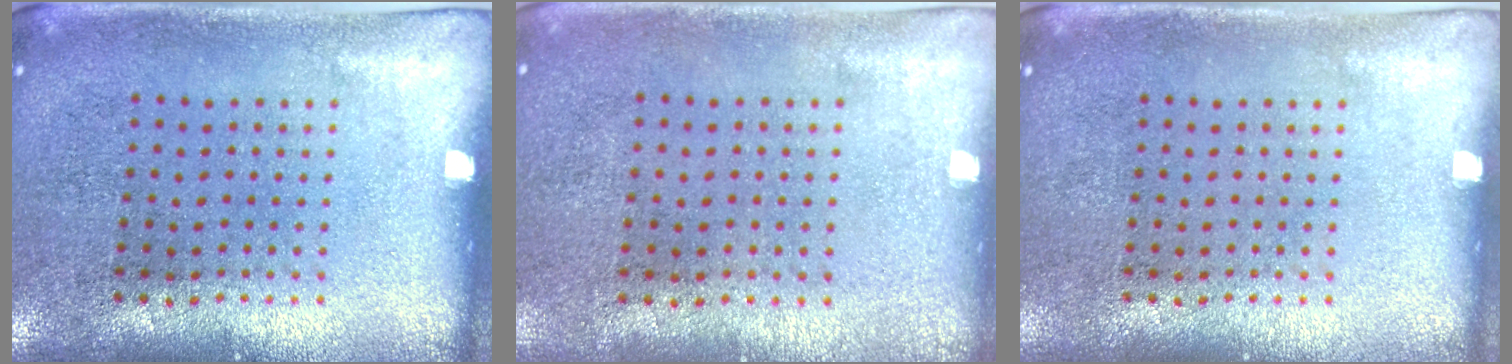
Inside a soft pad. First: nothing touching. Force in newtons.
{"total": 0.0}
{"total": 0.0}